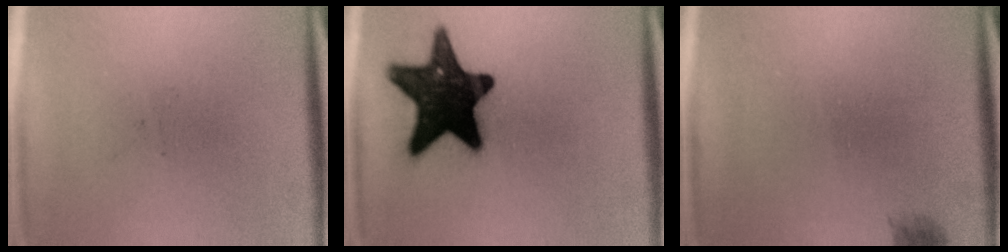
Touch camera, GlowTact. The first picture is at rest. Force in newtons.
{"total": 18.2}
{"total": 1.1}